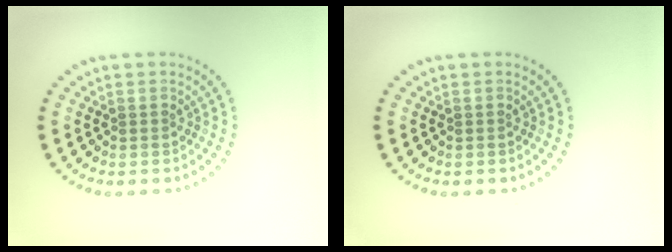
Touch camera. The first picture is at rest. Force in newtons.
{"total": 0.0}